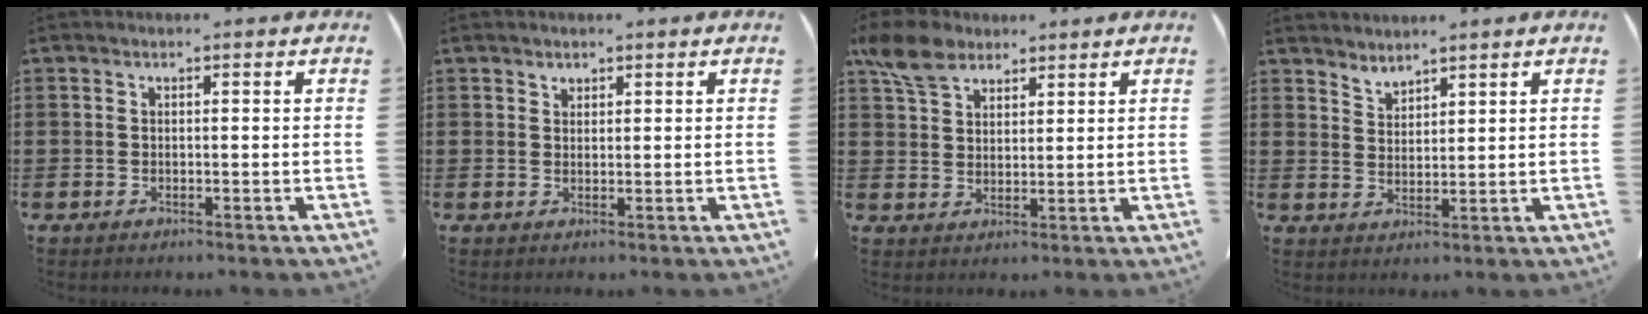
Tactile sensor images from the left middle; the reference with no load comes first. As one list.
[{"total": 1.2, "force": [1.1, 0.4, 0.1], "torque": [-0.005, -0.002, 0.023]}, {"total": 6.7, "force": [4.9, 3.7, 2.7], "torque": [-0.065, -0.003, 0.093]}, {"total": 2.7, "force": [2.6, 0.1, -0.2], "torque": [-0.004, -0.010, 0.052]}]